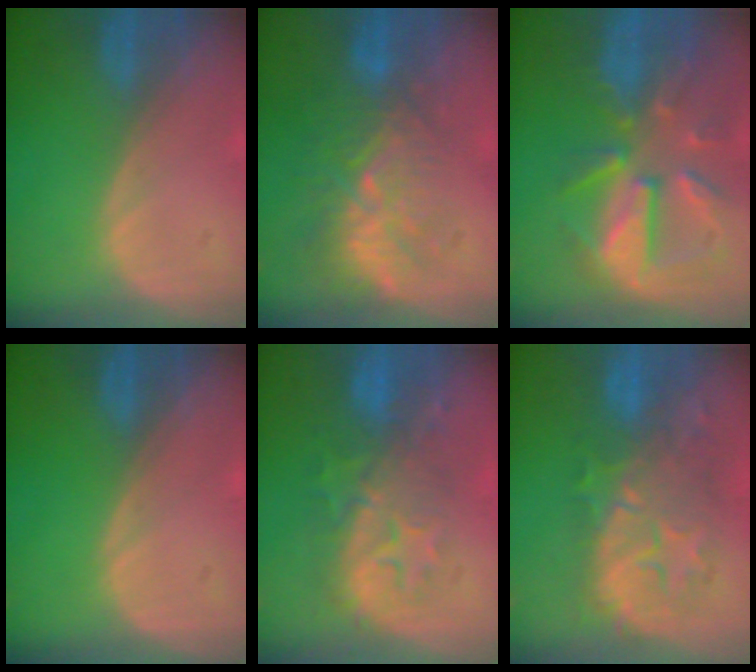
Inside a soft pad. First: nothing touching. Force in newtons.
{"total": 9.0, "press": 8.5, "slide": 3.1}
{"total": 11.0, "press": 9.7, "slide": 5.3}
{"total": 0.0}
{"total": 9.1, "press": 8.6, "slide": 3.0}
{"total": 9.6, "press": 9.4, "slide": 2.2}